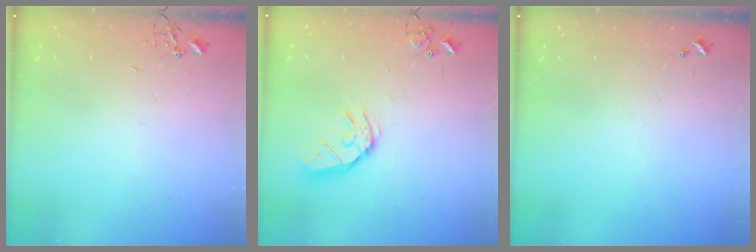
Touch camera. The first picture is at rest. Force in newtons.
{"total": 13.2, "press": 13.1, "slide": 1.5}
{"total": 0.0}